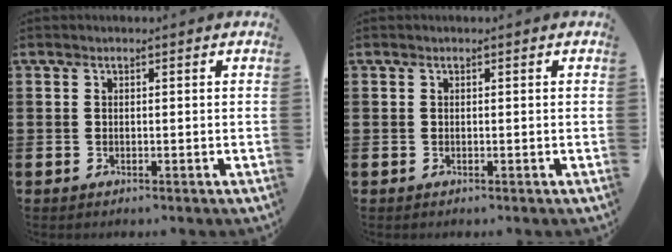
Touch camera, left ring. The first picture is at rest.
{"total": 0.0}